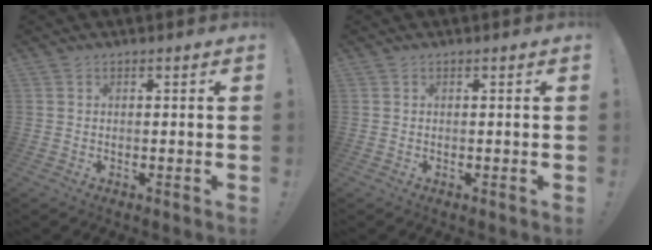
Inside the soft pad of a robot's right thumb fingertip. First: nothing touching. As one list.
[{"total": 0.0}]